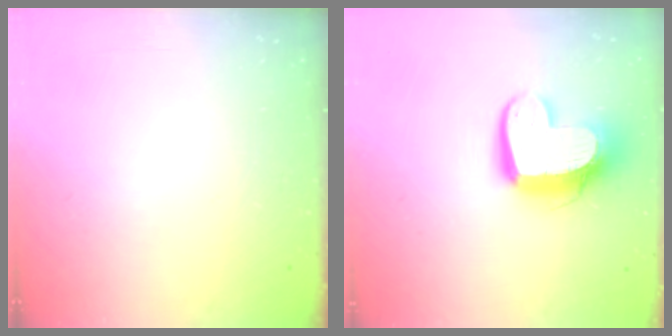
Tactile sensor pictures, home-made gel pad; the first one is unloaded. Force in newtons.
{"total": 14.1, "press": 14.0, "slide": 1.2}